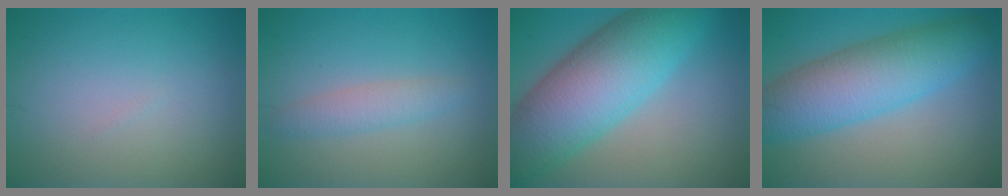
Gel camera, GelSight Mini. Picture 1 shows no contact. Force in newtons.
{"total": 2.1, "press": 2.1, "slide": 0.1}
{"total": 11.3, "press": 11.3, "slide": 0.4}
{"total": 8.2, "press": 8.2, "slide": 0.1}